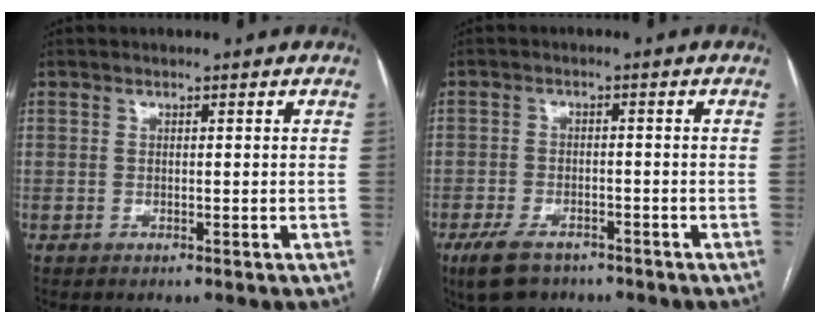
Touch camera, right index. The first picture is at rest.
{"total": 6.6, "force": [-4.7, 3.2, 3.4], "torque": [-0.070, -0.007, -0.075]}